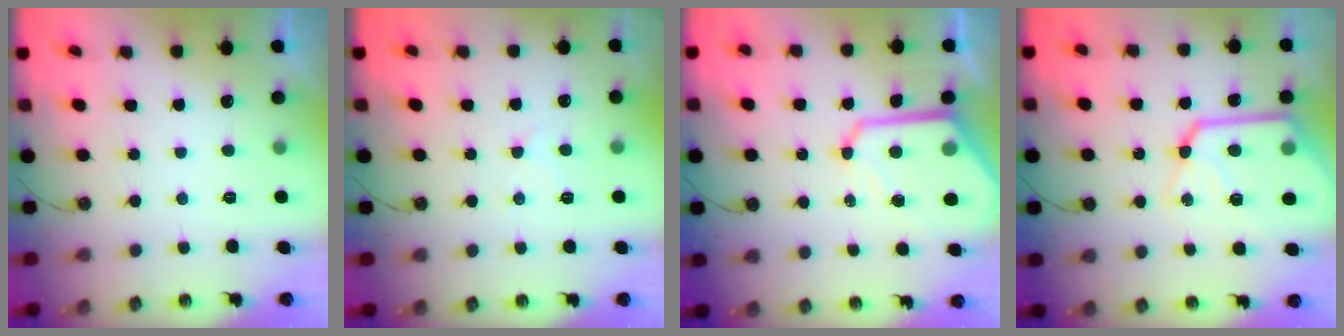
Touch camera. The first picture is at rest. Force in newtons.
{"total": 7.4, "press": 7.3, "slide": 0.8}
{"total": 13.2, "press": 13.2, "slide": 1.3}
{"total": 18.9, "press": 18.8, "slide": 2.0}